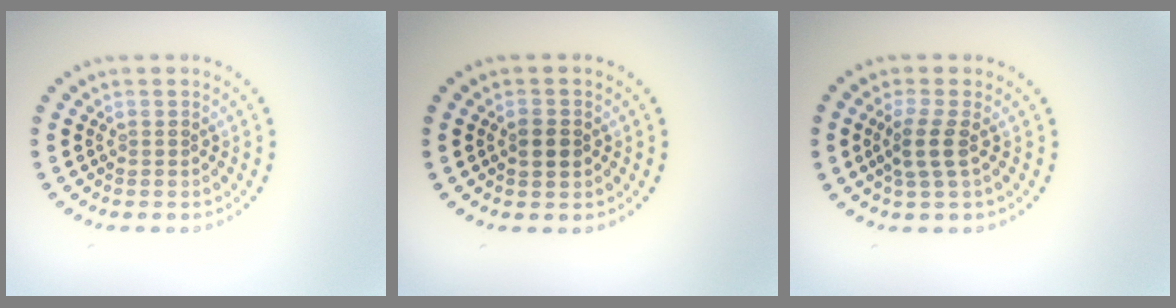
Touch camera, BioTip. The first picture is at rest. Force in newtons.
{"total": 1.6, "press": 1.6, "slide": 0.2}
{"total": 2.3, "press": 1.8, "slide": 1.3}